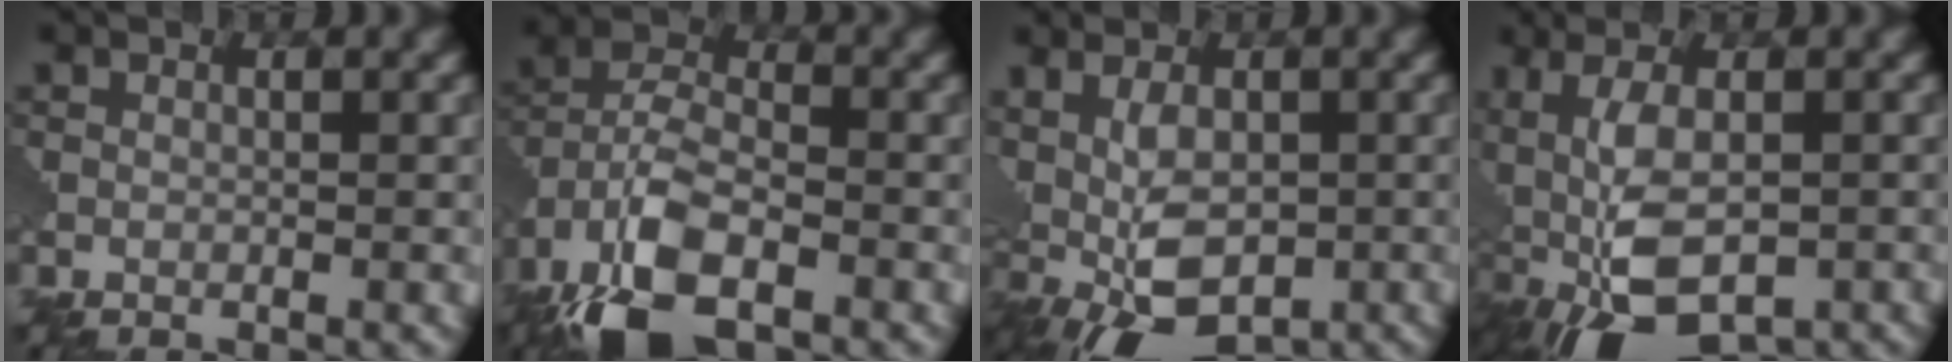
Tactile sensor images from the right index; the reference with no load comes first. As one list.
[{"total": 9.4, "force": [-5.5, 4.0, 6.5], "torque": [-0.132, -0.003, -0.114]}, {"total": 7.4, "force": [-0.7, 4.1, 6.2], "torque": [-0.103, -0.001, -0.005]}, {"total": 11.3, "force": [-2.5, 5.2, 9.7], "torque": [-0.175, -0.002, -0.028]}]